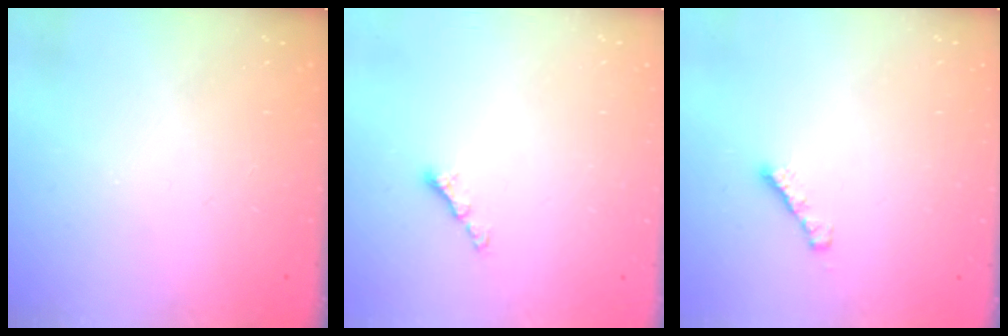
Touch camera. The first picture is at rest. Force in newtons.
{"total": 3.9, "press": 3.9, "slide": 0.6}
{"total": 2.3, "press": 2.3, "slide": 0.4}